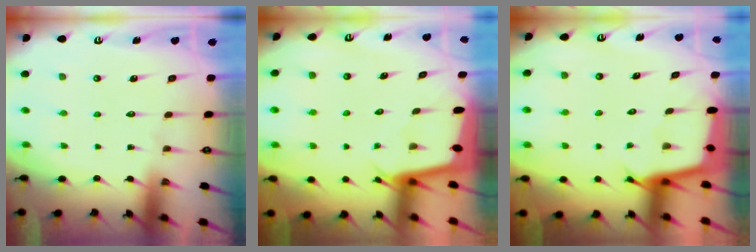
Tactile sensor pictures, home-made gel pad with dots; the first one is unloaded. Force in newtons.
{"total": 2.1, "press": 2.1, "slide": 0.0}
{"total": 2.7, "press": 2.7, "slide": 0.1}